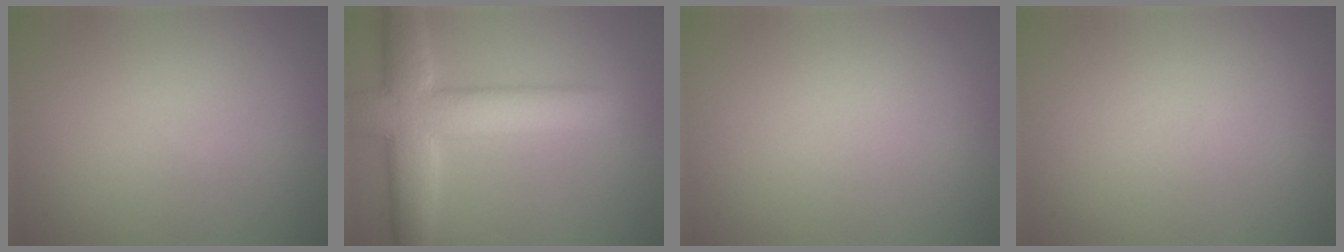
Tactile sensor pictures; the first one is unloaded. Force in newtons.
{"total": 8.9, "press": 8.9, "slide": 0.5}
{"total": 0.0}
{"total": 0.0}